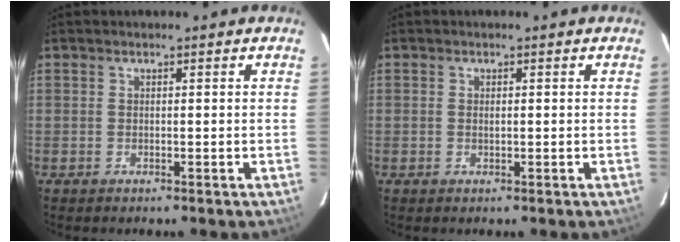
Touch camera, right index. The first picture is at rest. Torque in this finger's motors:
{"motor_torque": [-0.16, 0.11, -0.05, 0.00]}